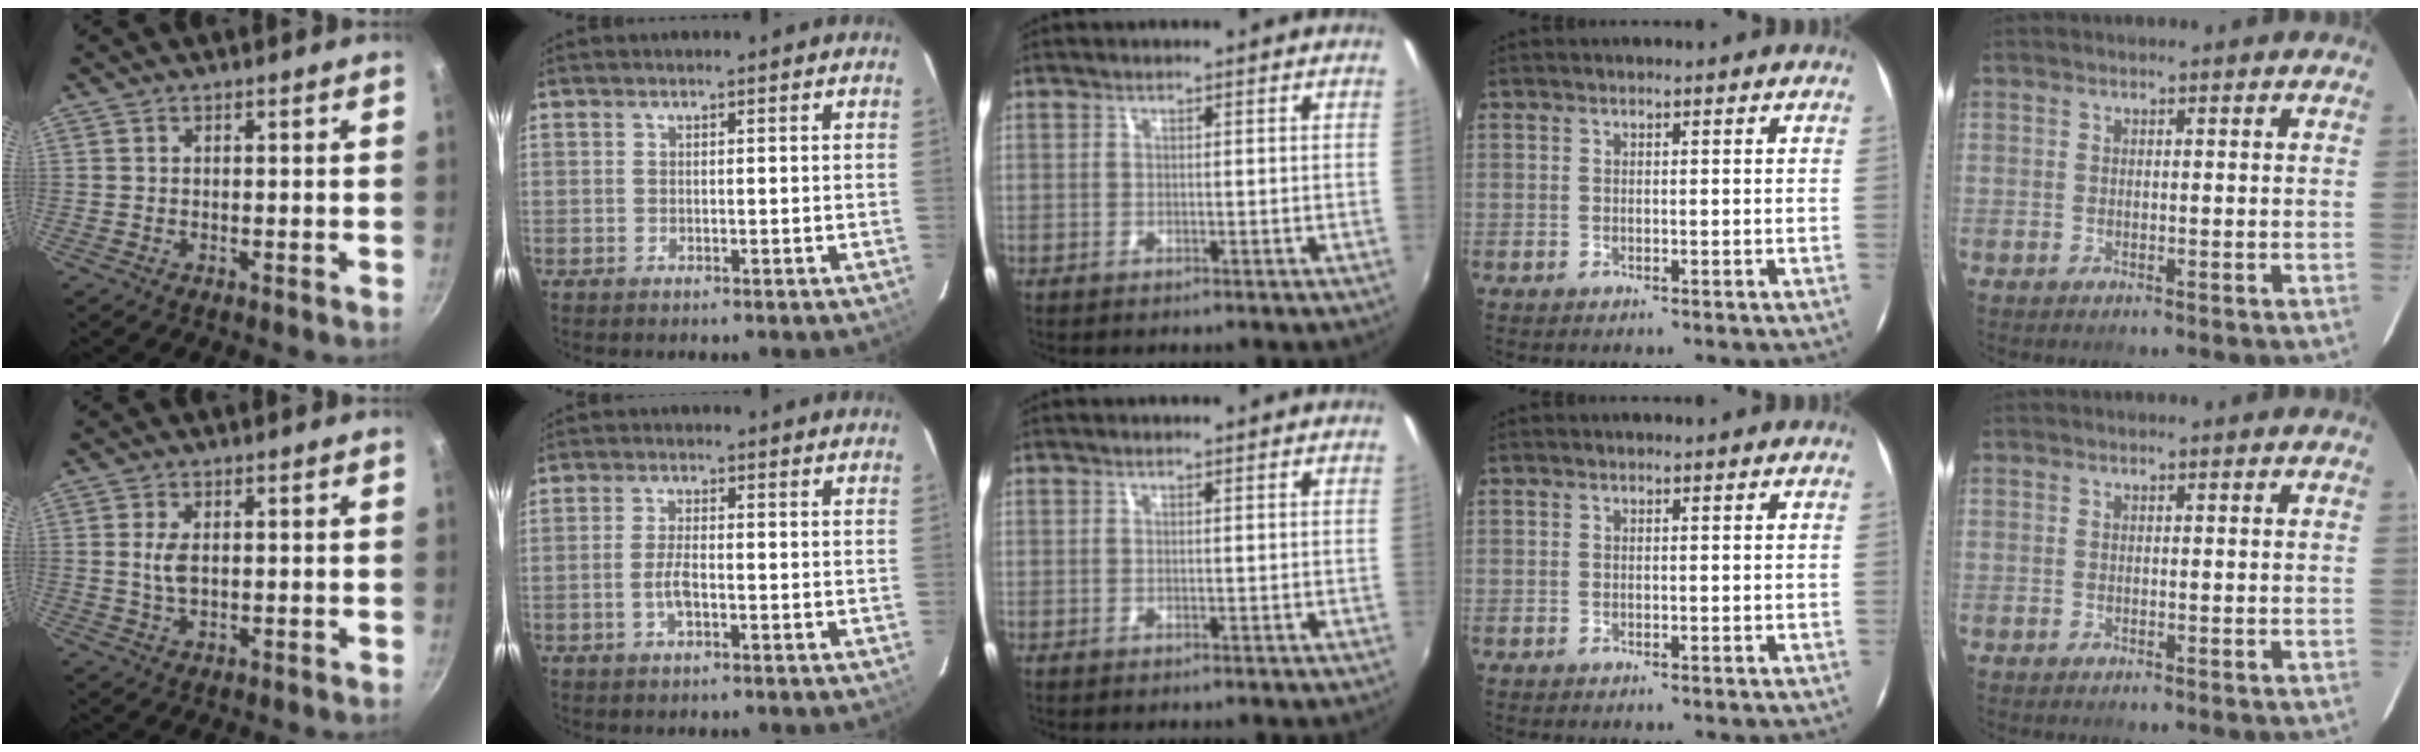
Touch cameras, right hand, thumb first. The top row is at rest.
{"thumb": {"total": 3.8, "force": [0.5, 2.2, 3.1], "torque": [-0.057, -0.003, 0.010]}, "index": {"total": 3.5, "force": [-1.2, 1.2, 3.1], "torque": [-0.065, 0.001, -0.023]}}